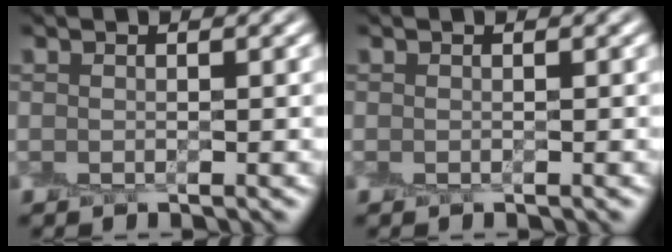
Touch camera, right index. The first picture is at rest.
{"total": 0.0}